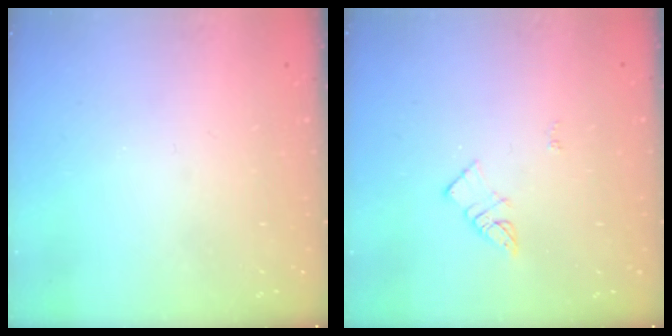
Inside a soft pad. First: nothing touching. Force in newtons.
{"total": 3.7, "press": 3.7, "slide": 0.3}